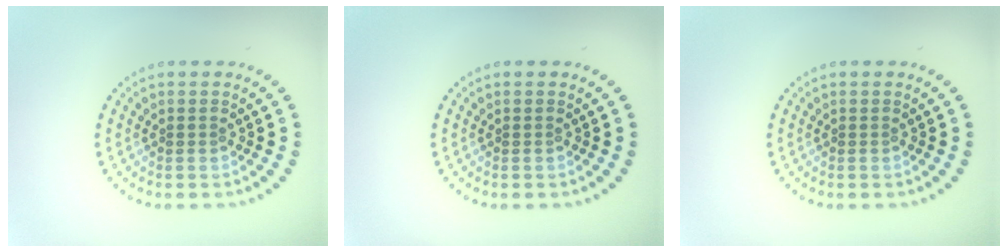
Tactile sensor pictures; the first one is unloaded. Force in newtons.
{"total": 0.0}
{"total": 0.0}